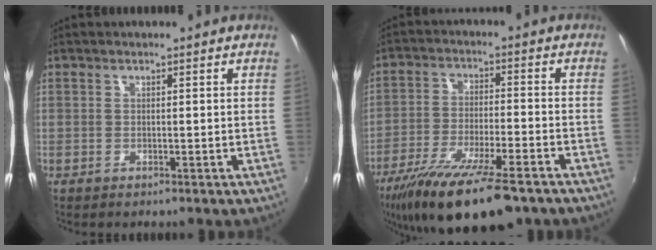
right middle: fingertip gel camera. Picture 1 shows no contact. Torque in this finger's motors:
{"motor_torque": [1.13, -1.01, 0.41, 0.21]}